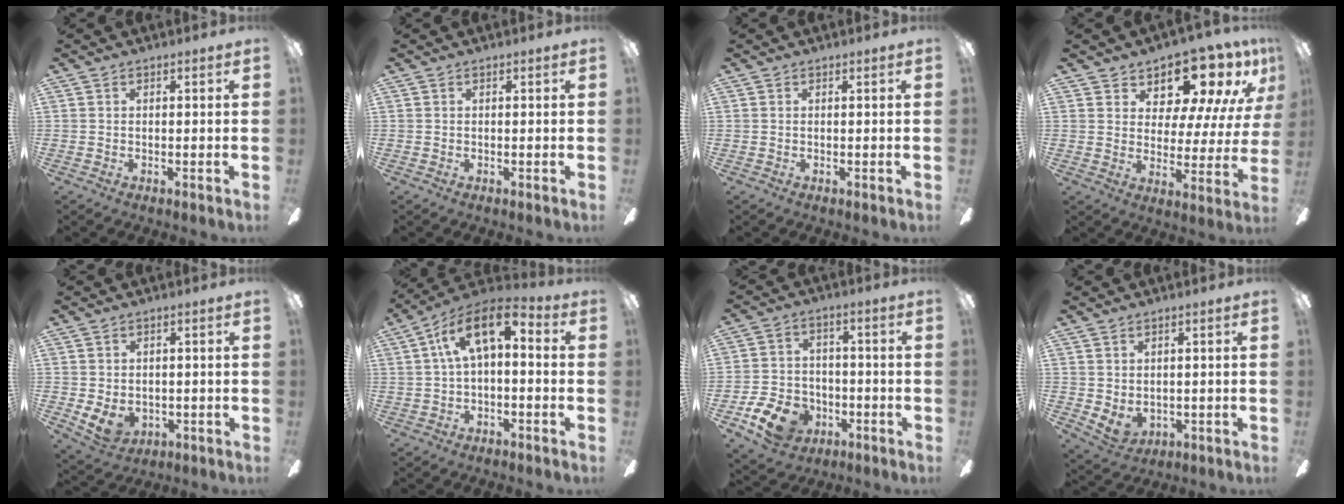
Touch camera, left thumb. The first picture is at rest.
{"total": 0.0}
{"total": 0.0}
{"total": 14.4, "force": [11.3, 6.2, 6.5], "torque": [-0.100, -0.086, 0.195]}
{"total": 5.6, "force": [-0.7, 4.3, 3.5], "torque": [-0.080, 0.003, -0.014]}
{"total": 12.2, "force": [3.4, 6.2, 9.9], "torque": [-0.167, -0.001, 0.060]}
{"total": 11.2, "force": [-6.0, 7.8, 5.3], "torque": [-0.108, 0.043, -0.108]}
{"total": 4.3, "force": [0.3, 3.3, 2.7], "torque": [-0.054, -0.002, 0.005]}